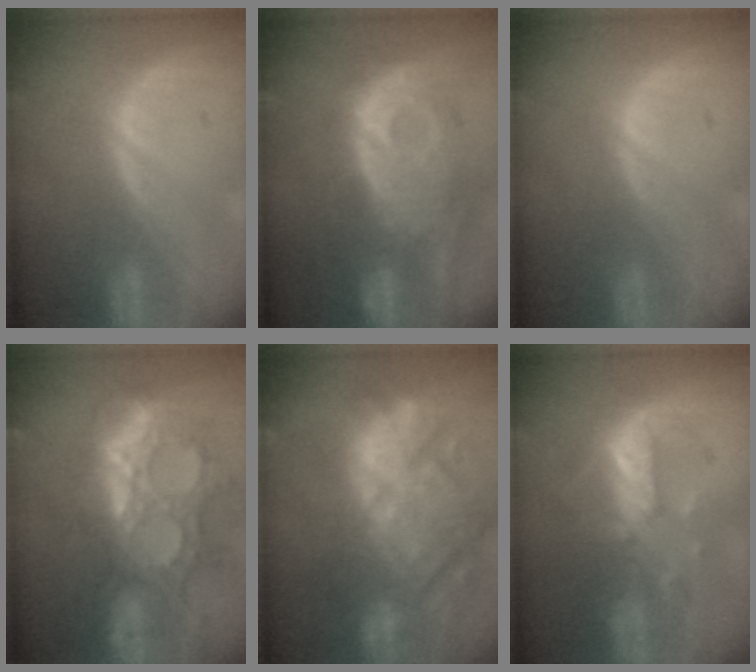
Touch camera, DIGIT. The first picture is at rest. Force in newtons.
{"total": 12.2, "press": 10.8, "slide": 5.6}
{"total": 0.0}
{"total": 14.5, "press": 12.1, "slide": 7.9}
{"total": 15.1, "press": 12.9, "slide": 7.8}
{"total": 8.0, "press": 7.4, "slide": 3.0}